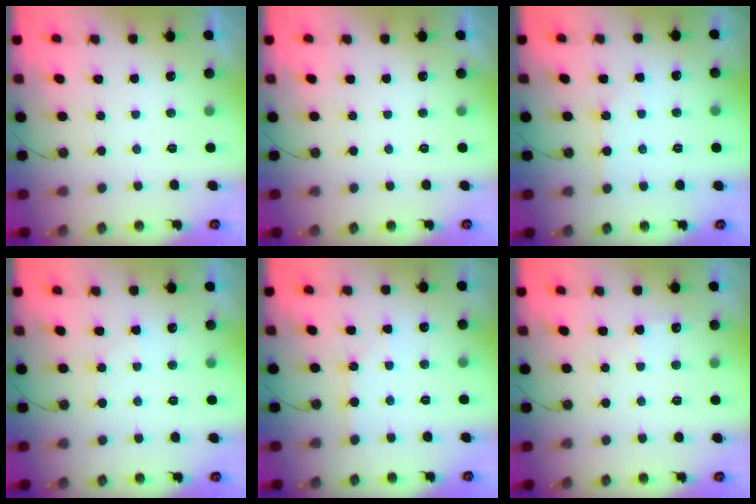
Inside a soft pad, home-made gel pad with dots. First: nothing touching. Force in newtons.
{"total": 0.0}
{"total": 3.7, "press": 3.6, "slide": 0.6}
{"total": 5.2, "press": 5.2, "slide": 0.7}
{"total": 0.9, "press": 0.9, "slide": 0.1}
{"total": 5.3, "press": 5.2, "slide": 0.8}